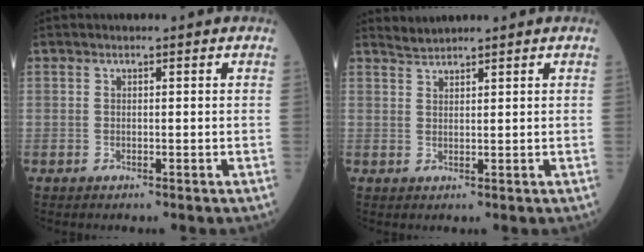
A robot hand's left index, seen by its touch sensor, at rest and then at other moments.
{"total": 1.7, "force": [1.6, -0.5, -0.4], "torque": [-0.001, 0.005, 0.040]}